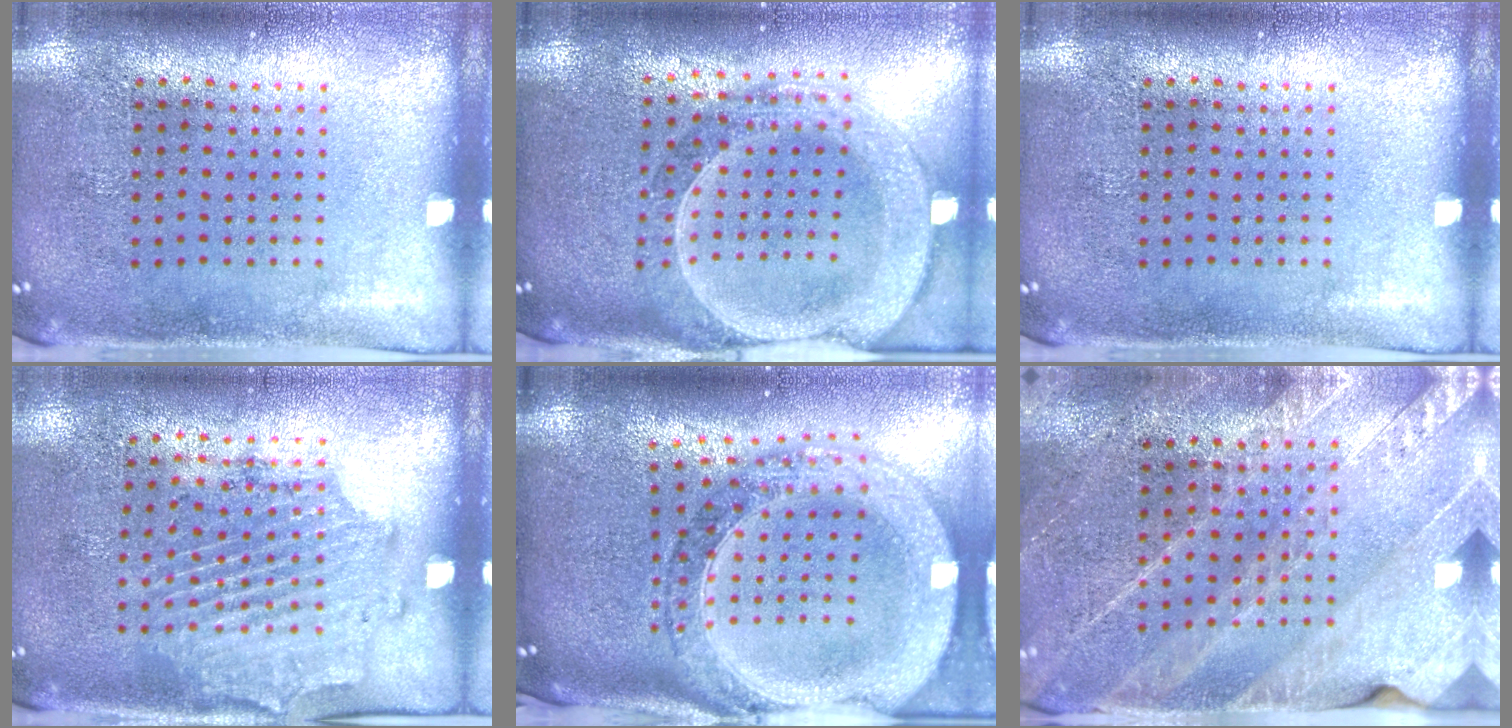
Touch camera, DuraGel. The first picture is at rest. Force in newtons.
{"total": 2.6, "press": 2.3, "slide": 1.3}
{"total": 0.0}
{"total": 1.7, "press": 1.3, "slide": 1.1}
{"total": 2.9, "press": 2.4, "slide": 1.5}
{"total": 2.6, "press": 2.5, "slide": 0.4}